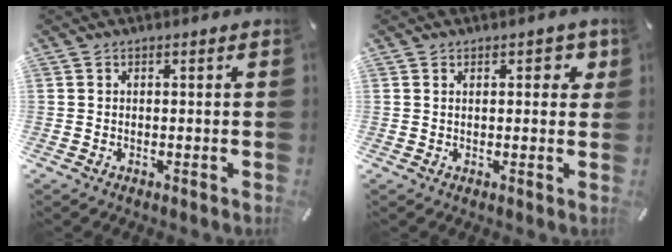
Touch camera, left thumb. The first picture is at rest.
{"total": 3.3, "force": [1.4, 1.6, 2.5], "torque": [-0.030, -0.002, 0.017]}